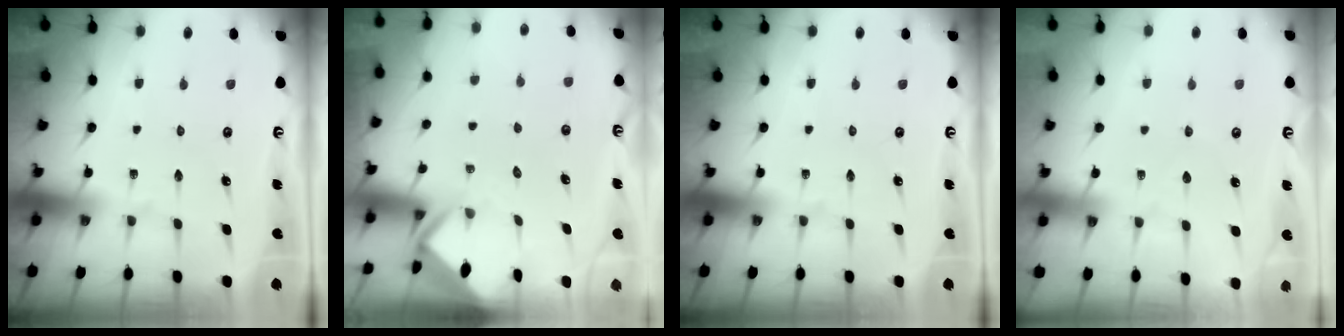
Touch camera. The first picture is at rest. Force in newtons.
{"total": 2.5, "press": 2.5, "slide": 0.1}
{"total": 0.0}
{"total": 2.5, "press": 2.4, "slide": 0.5}